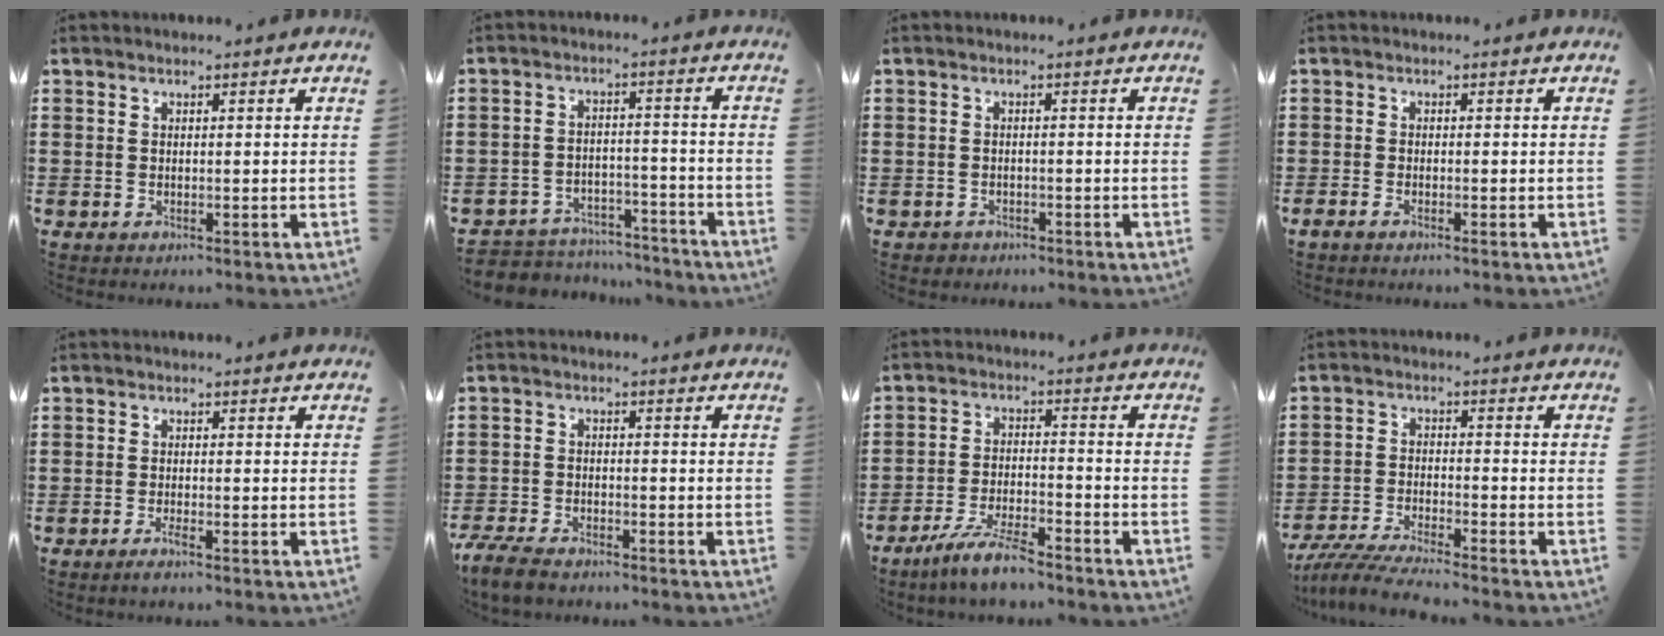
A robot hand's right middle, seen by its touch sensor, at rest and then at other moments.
{"total": 5.1, "force": [-5.0, 1.0, 0.0], "torque": [-0.009, 0.010, -0.105]}
{"total": 1.1, "force": [-1.0, 0.5, 0.0], "torque": [-0.003, 0.000, -0.022]}
{"total": 0.7, "force": [-0.6, 0.1, 0.4], "torque": [-0.010, -0.006, -0.009]}
{"total": 1.4, "force": [-0.8, 0.1, 1.1], "torque": [-0.027, -0.007, -0.016]}
{"total": 4.1, "force": [-3.7, 1.0, 1.4], "torque": [-0.047, -0.005, -0.077]}
{"total": 6.9, "force": [-5.9, 0.6, 3.5], "torque": [-0.082, -0.010, -0.113]}
{"total": 5.8, "force": [-5.5, 0.1, 1.9], "torque": [-0.050, -0.013, -0.109]}